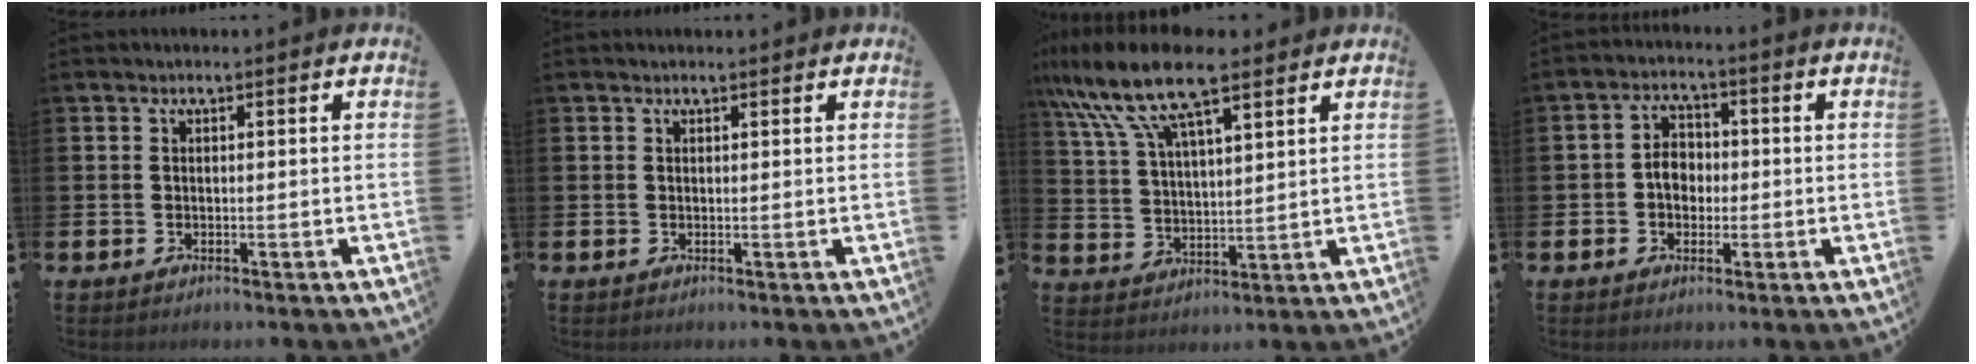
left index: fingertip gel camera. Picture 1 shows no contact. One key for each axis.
{"total": 0.5, "fx": 0.5, "fy": 0.1, "fz": 0.1, "tx": 0.008, "ty": -0.003, "tz": 0.007}
{"total": 12.0, "fx": 9.3, "fy": 3.2, "fz": 7.0, "tx": -0.169, "ty": -0.017, "tz": 0.169}
{"total": 3.9, "fx": -0.4, "fy": 3.0, "fz": 2.4, "tx": -0.041, "ty": 0.007, "tz": -0.013}